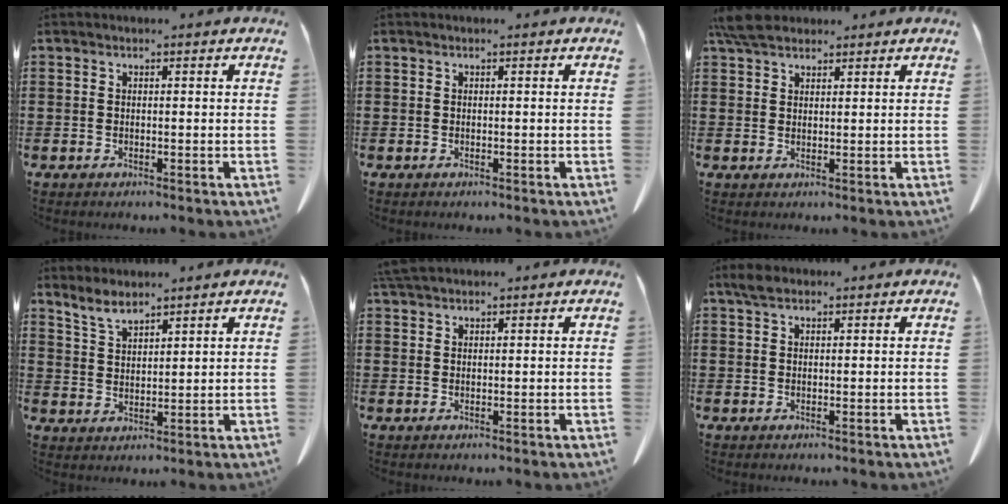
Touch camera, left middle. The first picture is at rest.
{"total": 0.0}
{"total": 4.6, "force": [3.8, 1.6, 2.1], "torque": [-0.043, -0.003, 0.071]}
{"total": 3.8, "force": [3.3, 0.9, 1.6], "torque": [-0.042, -0.007, 0.062]}
{"total": 2.3, "force": [2.1, 0.4, 1.0], "torque": [-0.027, 0.002, 0.041]}
{"total": 2.0, "force": [1.4, 0.9, 1.1], "torque": [-0.027, 0.004, 0.026]}